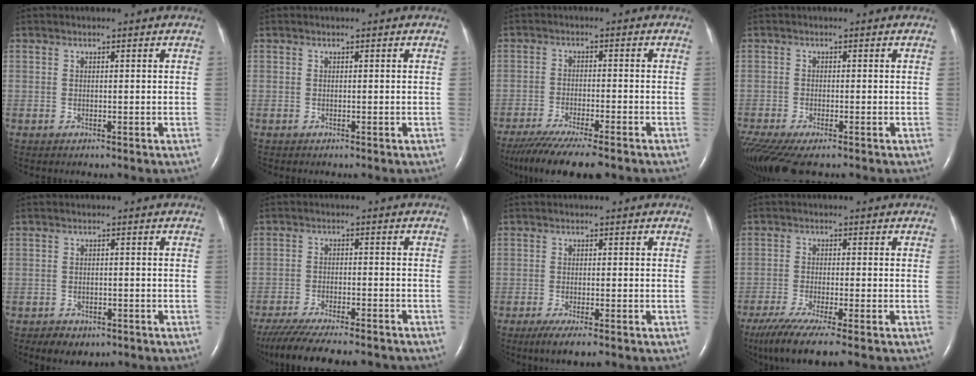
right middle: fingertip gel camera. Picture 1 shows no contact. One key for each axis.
{"total": 0.0}
{"total": 12.4, "fx": -10.2, "fy": 1.3, "fz": 7.0, "tx": -0.116, "ty": -0.030, "tz": -0.160}
{"total": 8.7, "fx": -6.6, "fy": 1.8, "fz": 5.4, "tx": -0.105, "ty": -0.016, "tz": -0.111}
{"total": 3.9, "fx": -2.7, "fy": 2.3, "fz": 1.6, "tx": -0.022, "ty": 0.000, "tz": -0.032}
{"total": 17.1, "fx": -14.8, "fy": 2.8, "fz": 8.1, "tx": -0.155, "ty": -0.034, "tz": -0.214}
{"total": 4.7, "fx": -3.2, "fy": 0.8, "fz": 3.4, "tx": -0.060, "ty": -0.013, "tz": -0.047}
{"total": 9.4, "fx": -7.0, "fy": 0.2, "fz": 6.3, "tx": -0.109, "ty": -0.028, "tz": -0.119}